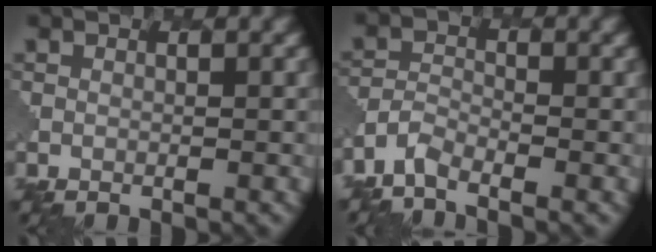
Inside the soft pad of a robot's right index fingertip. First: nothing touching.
{"total": 2.2, "force": [-1.9, 0.6, 0.8], "torque": [-0.022, -0.007, -0.049]}